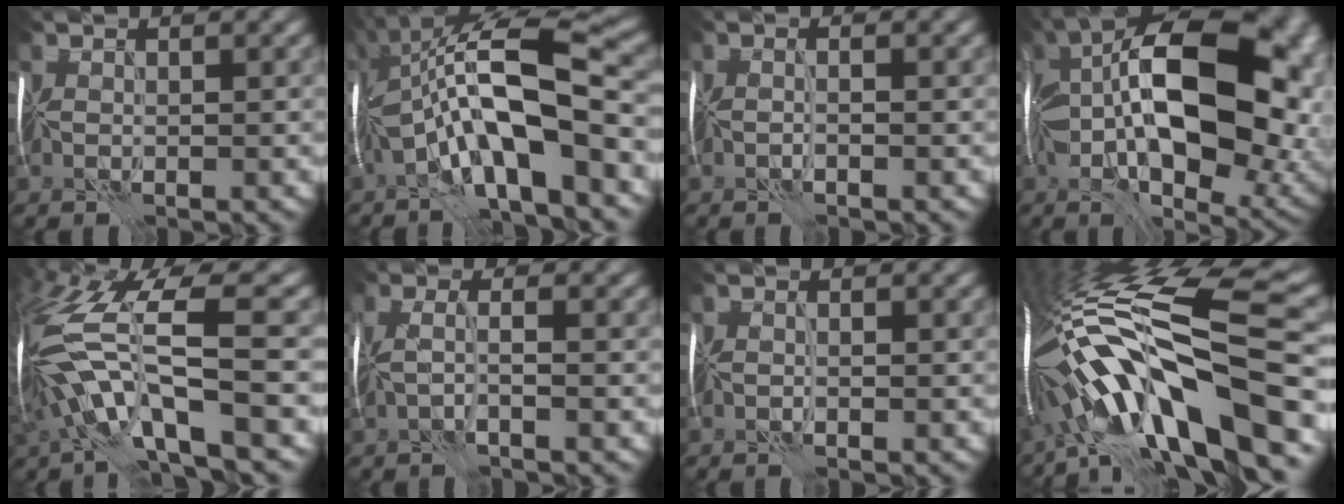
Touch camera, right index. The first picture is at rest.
{"total": 12.8, "force": [-3.3, 3.2, 12.0], "torque": [-0.209, 0.018, -0.059]}
{"total": 0.8, "force": [-0.7, -0.4, 0.3], "torque": [-0.007, -0.009, -0.014]}
{"total": 19.1, "force": [1.9, 10.1, 16.1], "torque": [-0.255, 0.010, 0.026]}
{"total": 12.6, "force": [-3.0, 4.1, 11.5], "torque": [-0.242, 0.006, -0.051]}
{"total": 1.8, "force": [-0.8, -0.1, 1.7], "torque": [-0.042, -0.005, -0.014]}
{"total": 1.0, "force": [-0.7, -0.4, -0.6], "torque": [0.005, -0.006, -0.010]}
{"total": 17.1, "force": [-5.8, 4.5, 15.5], "torque": [-0.265, 0.021, -0.105]}